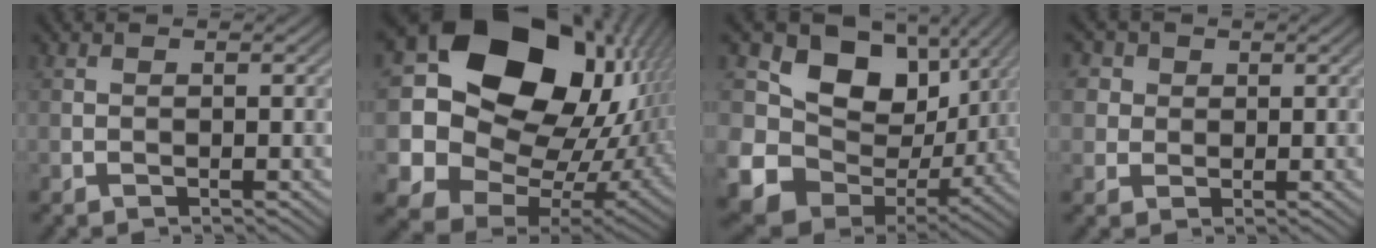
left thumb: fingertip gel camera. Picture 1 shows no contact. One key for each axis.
{"total": 20.6, "fx": 5.3, "fy": 16.5, "fz": 11.0, "tx": -0.246, "ty": -0.024, "tz": 0.135}
{"total": 15.3, "fx": 2.5, "fy": 12.4, "fz": 8.5, "tx": -0.184, "ty": -0.016, "tz": 0.061}
{"total": 4.9, "fx": 2.1, "fy": 4.0, "fz": 1.7, "tx": -0.069, "ty": 0.005, "tz": 0.031}